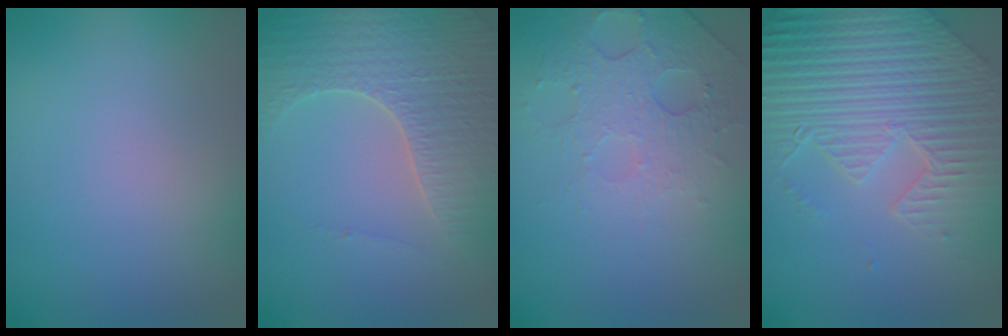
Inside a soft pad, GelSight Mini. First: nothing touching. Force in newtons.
{"total": 5.0, "press": 4.5, "slide": 2.3}
{"total": 4.7, "press": 3.2, "slide": 3.5}
{"total": 9.0, "press": 6.4, "slide": 6.3}